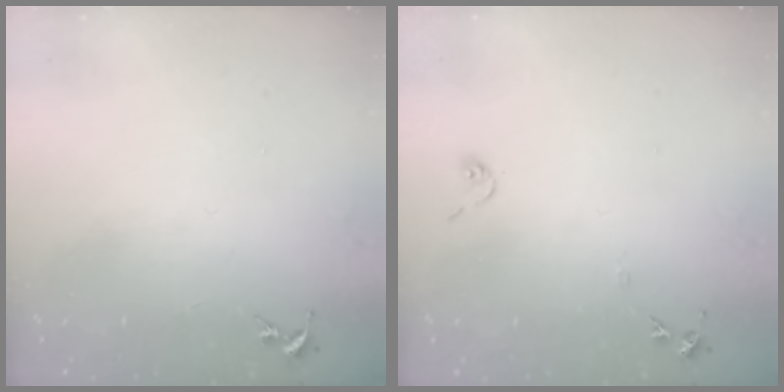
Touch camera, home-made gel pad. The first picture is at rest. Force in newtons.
{"total": 6.8, "press": 6.8, "slide": 0.6}